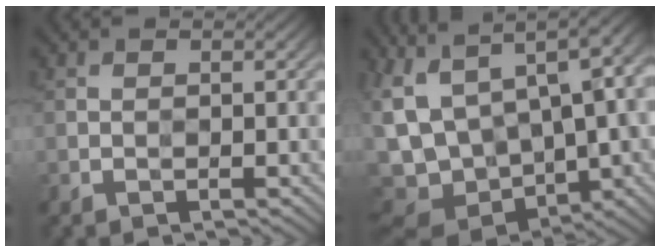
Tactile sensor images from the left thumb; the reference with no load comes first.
{"total": 17.1, "force": [2.3, 10.0, 13.6], "torque": [-0.328, -0.006, 0.123]}